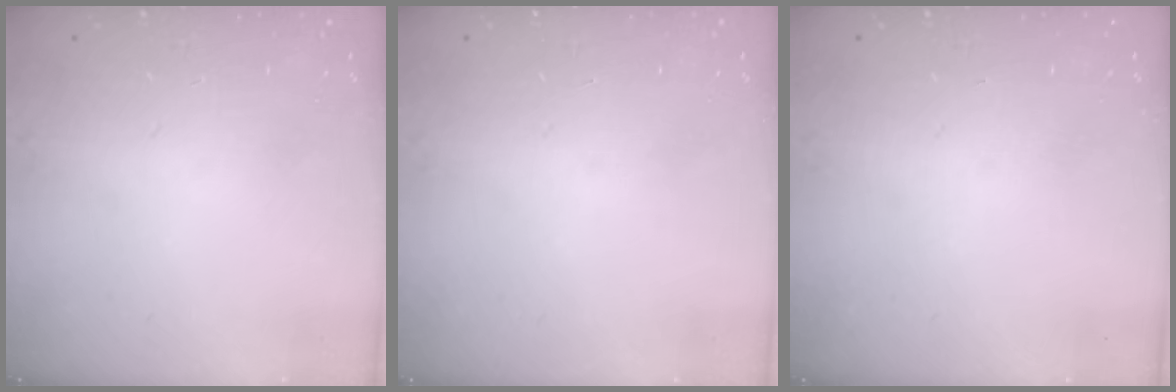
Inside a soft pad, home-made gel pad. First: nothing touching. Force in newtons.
{"total": 0.0}
{"total": 0.0}